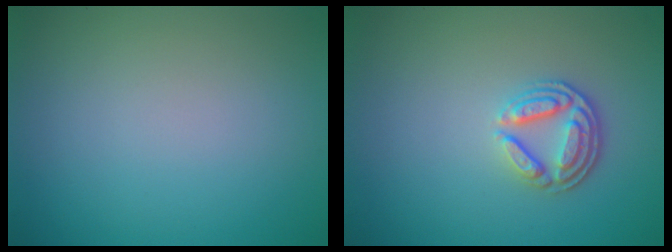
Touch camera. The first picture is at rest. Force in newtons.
{"total": 3.4, "press": 2.7, "slide": 2.0}